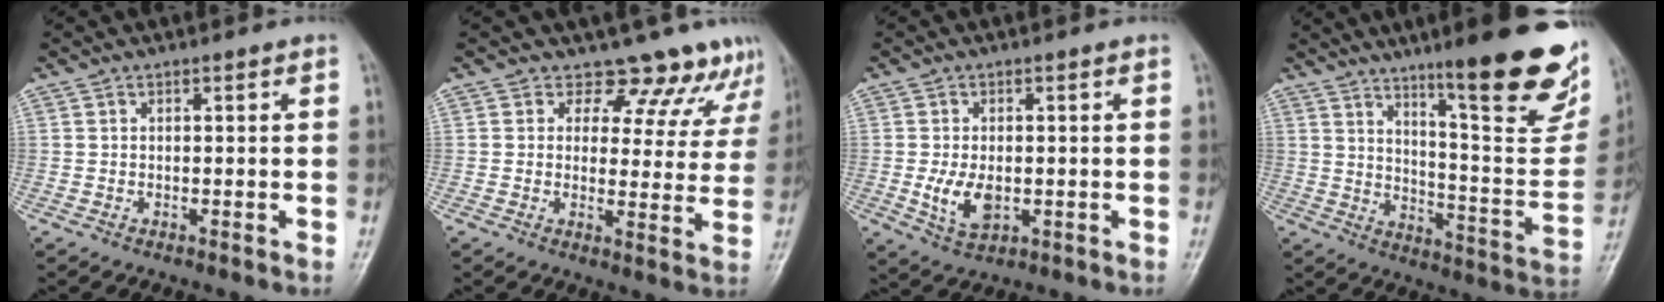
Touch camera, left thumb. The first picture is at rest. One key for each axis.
{"total": 10.9, "fx": 9.5, "fy": 5.2, "fz": 1.0, "tx": 0.039, "ty": -0.055, "tz": 0.090}
{"total": 6.0, "fx": -0.6, "fy": 3.5, "fz": 4.8, "tx": -0.088, "ty": -0.010, "tz": -0.003}
{"total": 25.0, "fx": 15.7, "fy": 4.8, "fz": 18.9, "tx": -0.229, "ty": -0.083, "tz": 0.230}